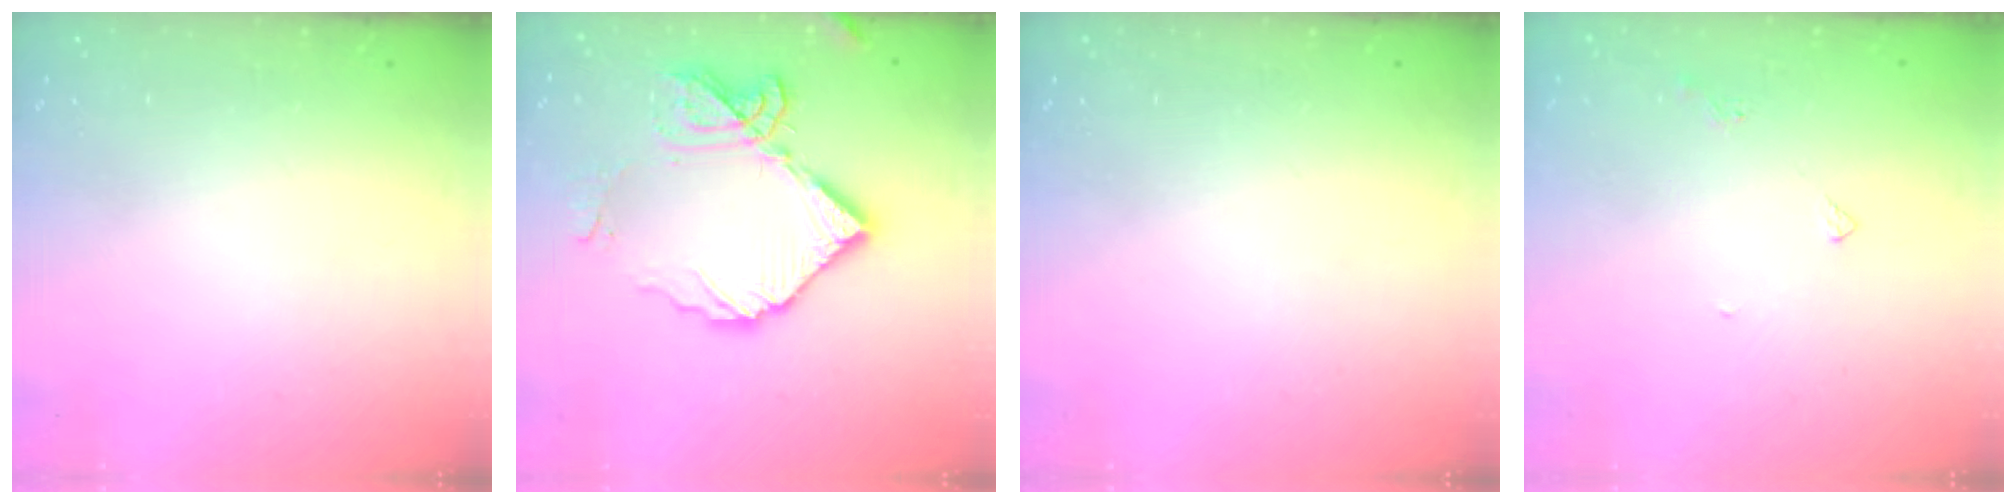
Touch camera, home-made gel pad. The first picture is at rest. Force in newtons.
{"total": 14.9, "press": 14.8, "slide": 1.3}
{"total": 0.0}
{"total": 3.8, "press": 3.7, "slide": 0.8}